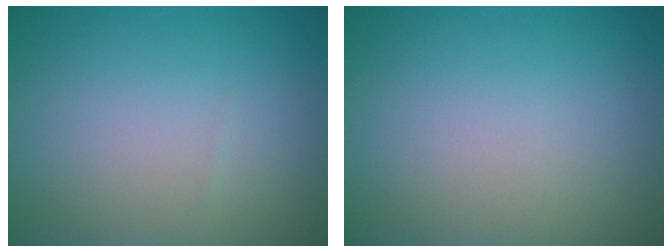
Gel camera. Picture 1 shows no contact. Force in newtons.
{"total": 0.0}